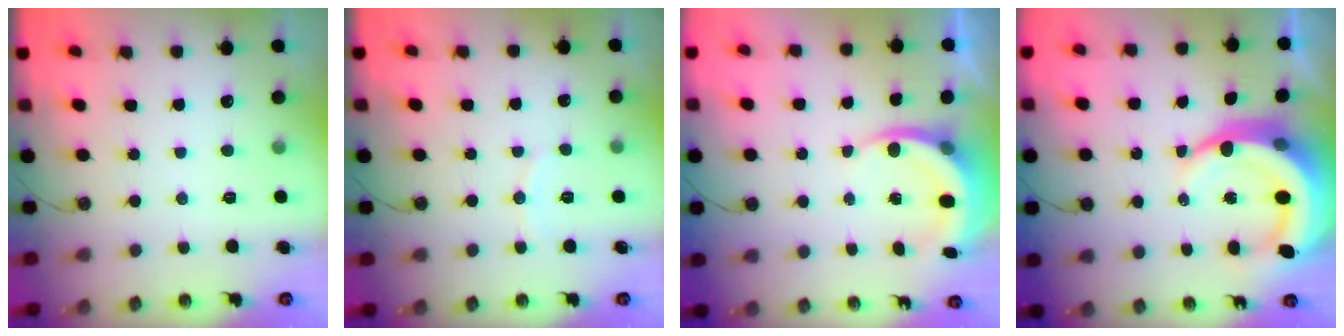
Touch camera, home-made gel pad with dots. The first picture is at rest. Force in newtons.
{"total": 5.4, "press": 5.4, "slide": 0.7}
{"total": 6.2, "press": 6.1, "slide": 0.7}
{"total": 13.0, "press": 12.9, "slide": 1.7}